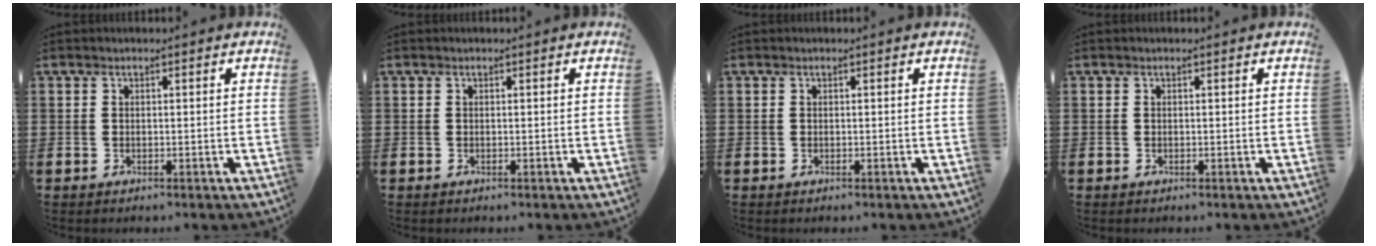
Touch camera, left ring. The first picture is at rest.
{"total": 0.0}
{"total": 0.0}
{"total": 0.0}